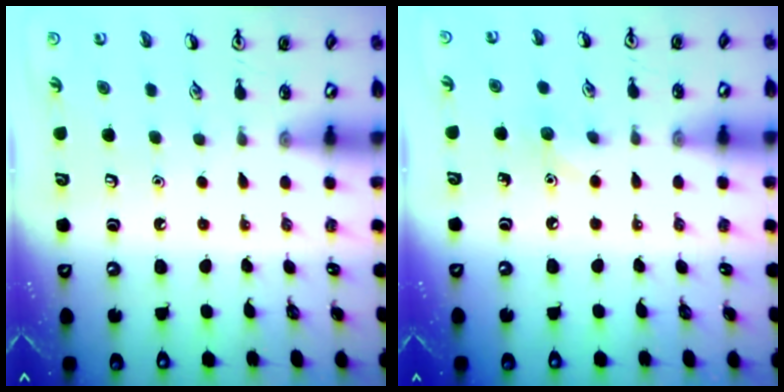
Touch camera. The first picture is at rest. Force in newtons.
{"total": 4.7, "press": 4.4, "slide": 1.6}